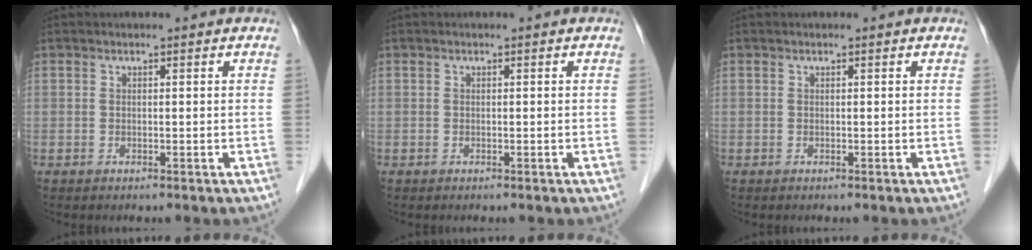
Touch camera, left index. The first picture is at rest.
{"total": 0.0}
{"total": 0.0}